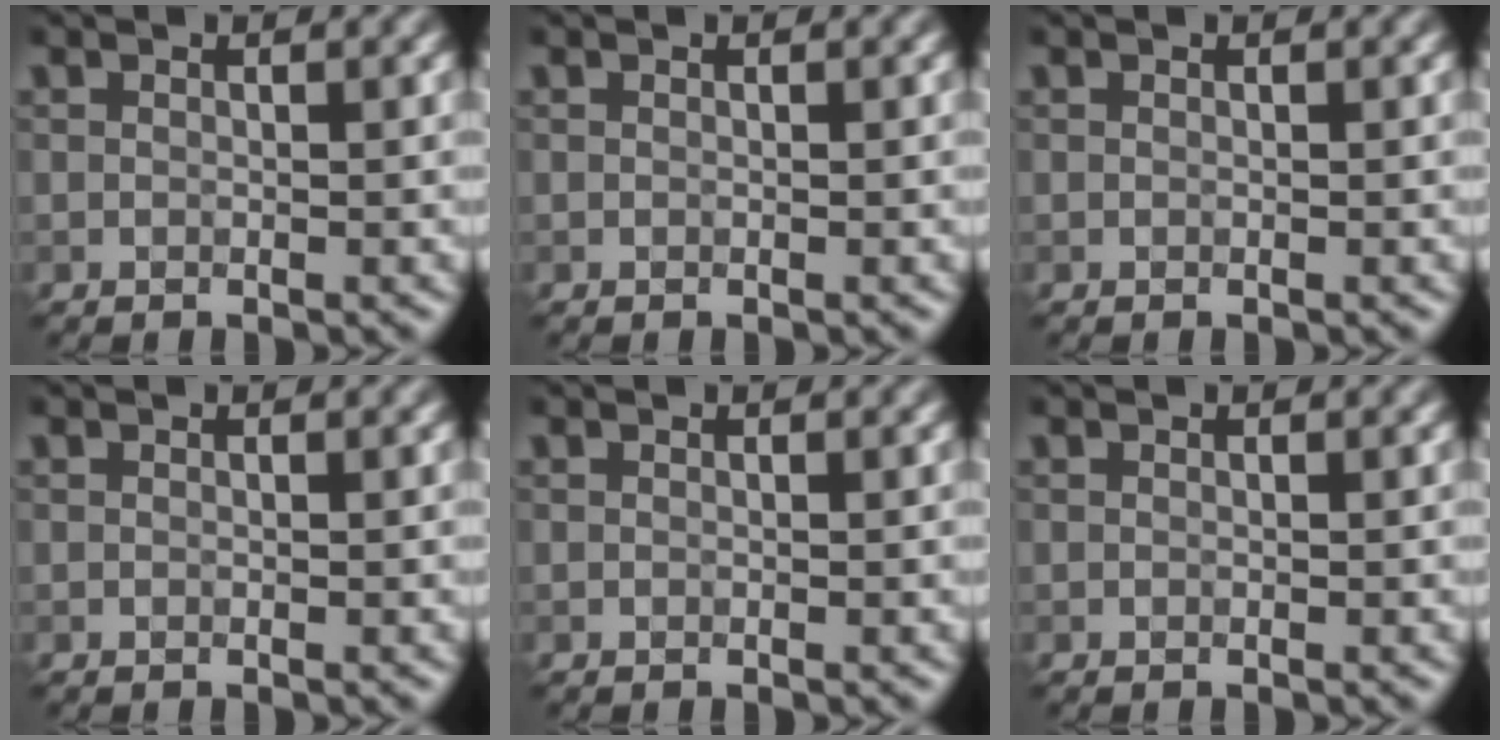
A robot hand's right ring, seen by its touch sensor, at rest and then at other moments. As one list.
[{"total": 0.0}, {"total": 0.0}, {"total": 0.0}, {"total": 0.0}, {"total": 0.0}]